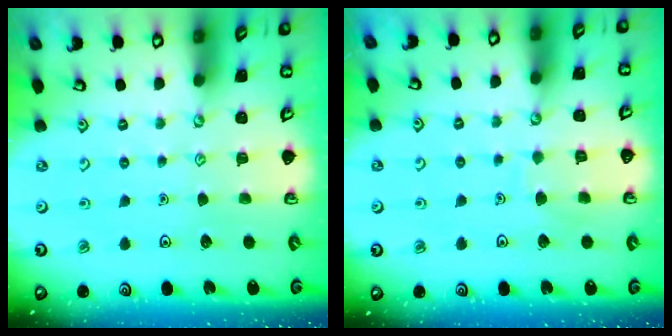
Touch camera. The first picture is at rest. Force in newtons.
{"total": 5.2, "press": 5.1, "slide": 0.6}